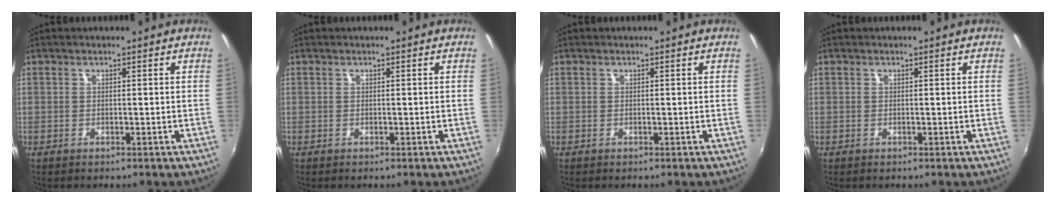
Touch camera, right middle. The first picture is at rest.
{"total": 0.0}
{"total": 0.0}
{"total": 0.0}